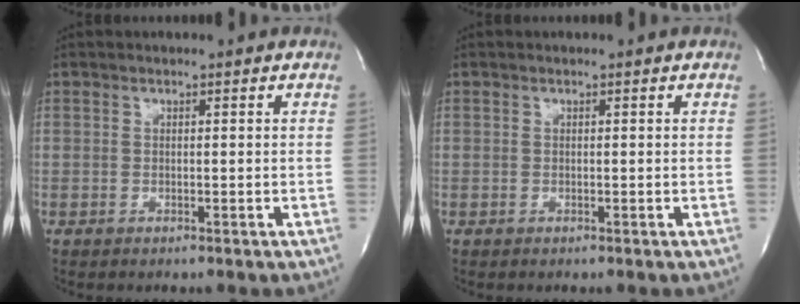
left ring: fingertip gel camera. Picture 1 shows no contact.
{"total": 0.0}